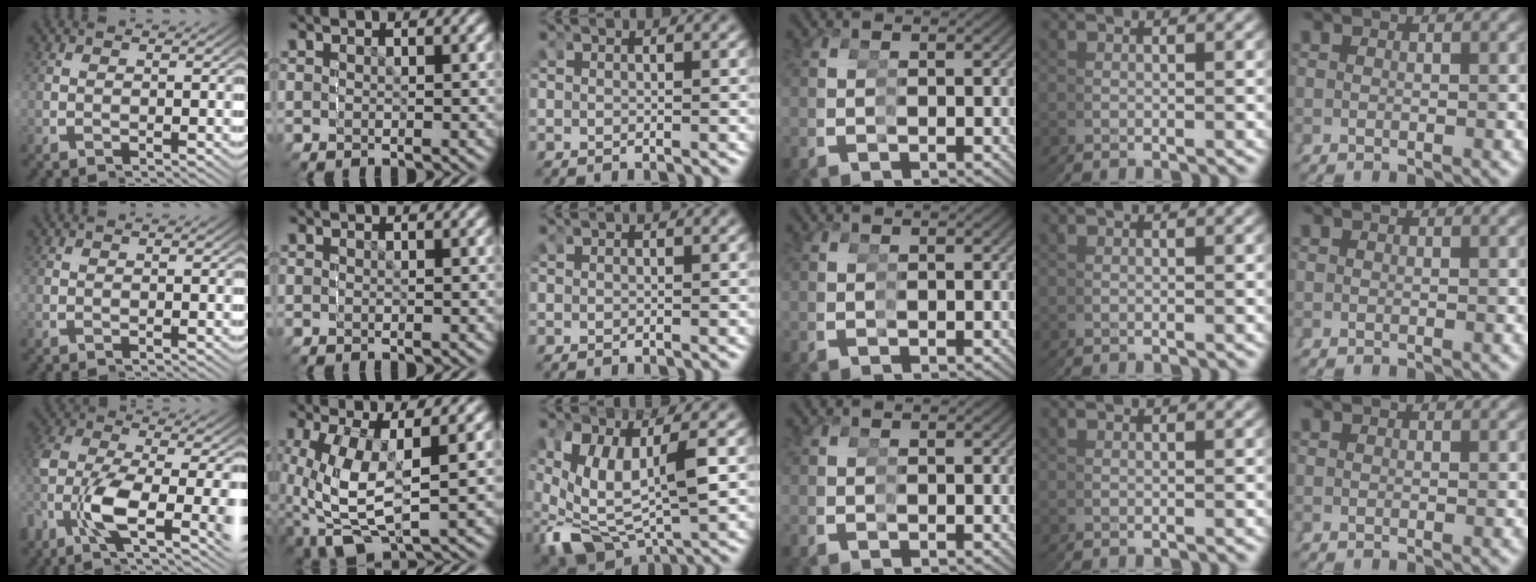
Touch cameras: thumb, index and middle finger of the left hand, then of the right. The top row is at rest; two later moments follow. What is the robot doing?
{"motion": "grasp_and_lifting", "object": "stress ball aka squeeze ball"}